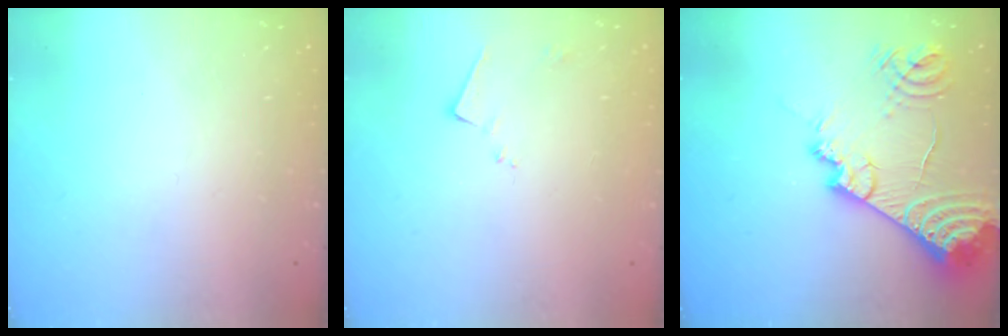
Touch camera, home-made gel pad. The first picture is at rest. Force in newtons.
{"total": 8.0, "press": 8.0, "slide": 0.1}
{"total": 20.1, "press": 20.0, "slide": 2.1}